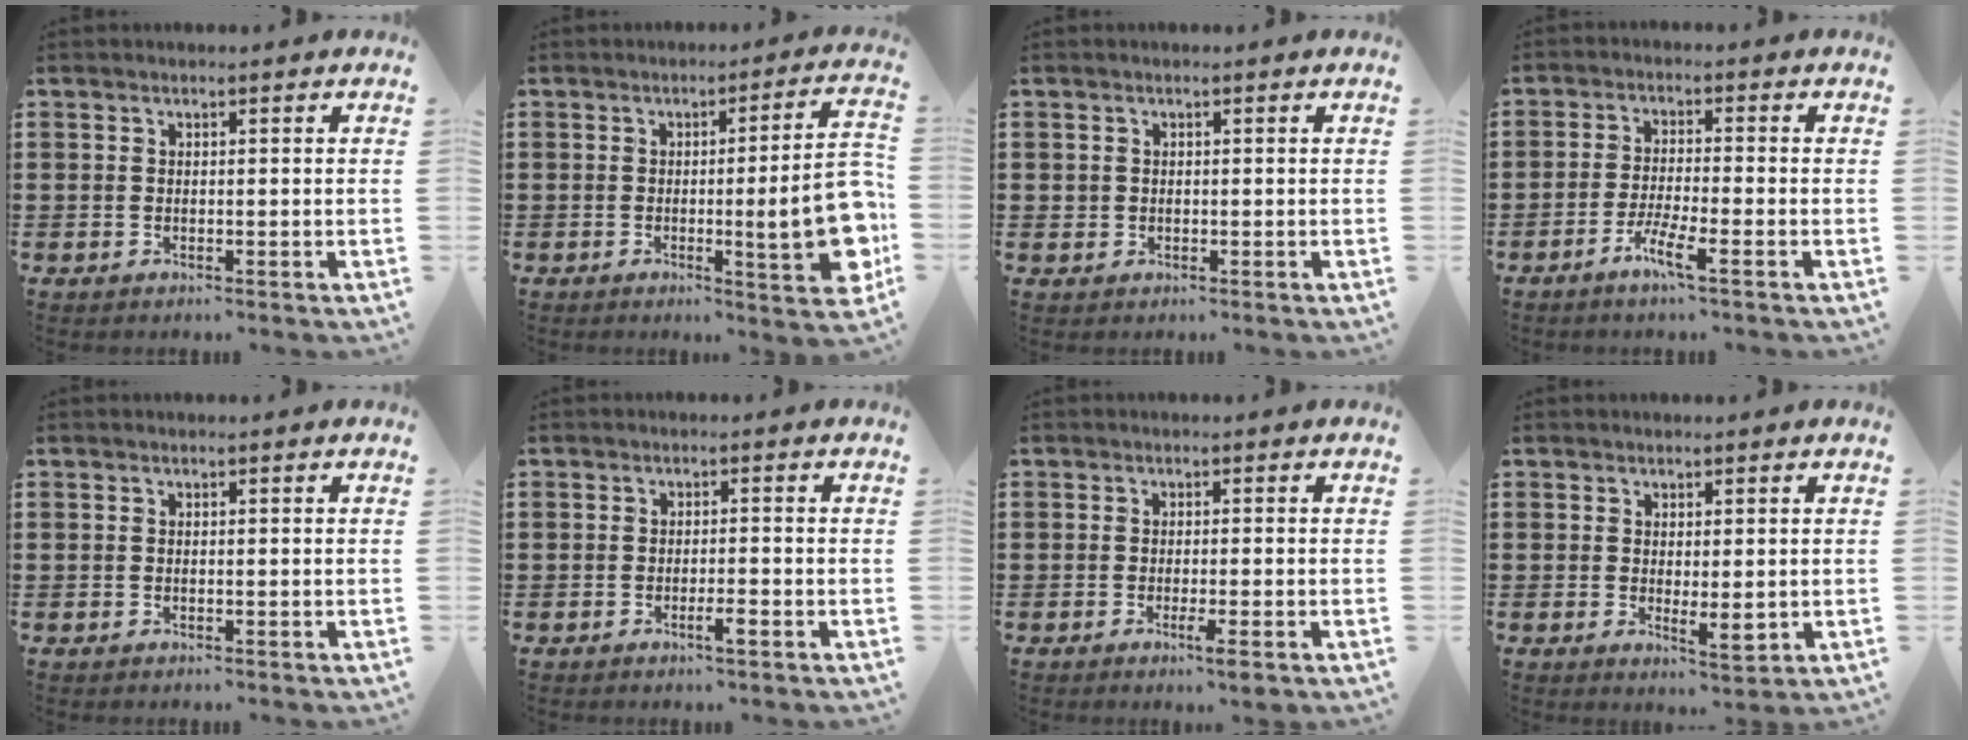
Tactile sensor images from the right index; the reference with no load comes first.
{"total": 13.1, "force": [-2.0, 2.4, 12.7], "torque": [-0.179, -0.017, -0.032]}
{"total": 0.7, "force": [0.0, 0.7, 0.1], "torque": [-0.003, 0.004, 0.000]}
{"total": 4.5, "force": [-2.9, 0.0, 3.4], "torque": [-0.078, -0.013, -0.057]}
{"total": 0.0}
{"total": 2.2, "force": [-1.2, 0.1, 1.9], "torque": [-0.032, -0.003, -0.020]}
{"total": 2.3, "force": [-1.2, 0.0, 1.9], "torque": [-0.038, -0.008, -0.023]}
{"total": 3.2, "force": [0.3, 1.1, 3.0], "torque": [-0.045, -0.004, 0.004]}